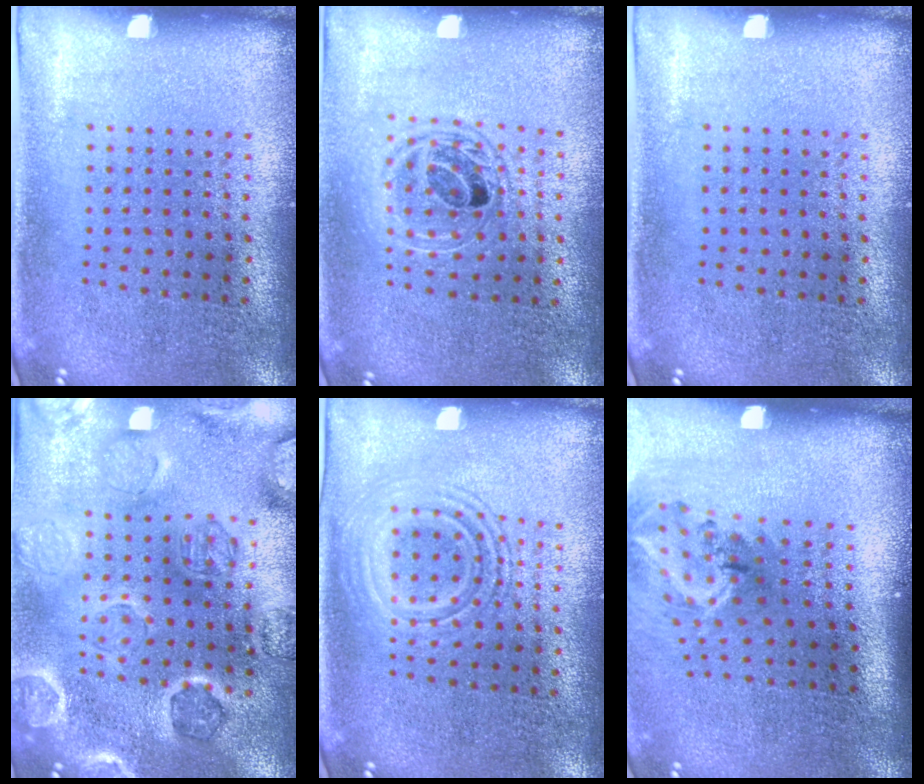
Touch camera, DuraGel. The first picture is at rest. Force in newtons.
{"total": 1.4, "press": 1.3, "slide": 0.7}
{"total": 0.0}
{"total": 2.6, "press": 2.6, "slide": 0.2}
{"total": 2.8, "press": 2.7, "slide": 0.5}
{"total": 2.0, "press": 1.3, "slide": 1.5}